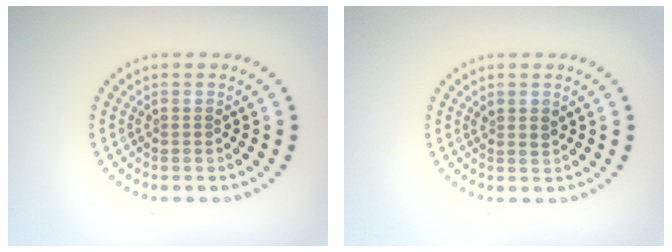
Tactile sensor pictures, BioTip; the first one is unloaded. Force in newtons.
{"total": 0.9, "press": 0.8, "slide": 0.4}